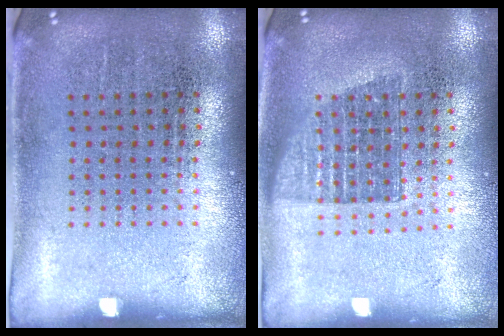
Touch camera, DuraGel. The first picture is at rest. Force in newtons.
{"total": 1.4, "press": 1.1, "slide": 0.8}